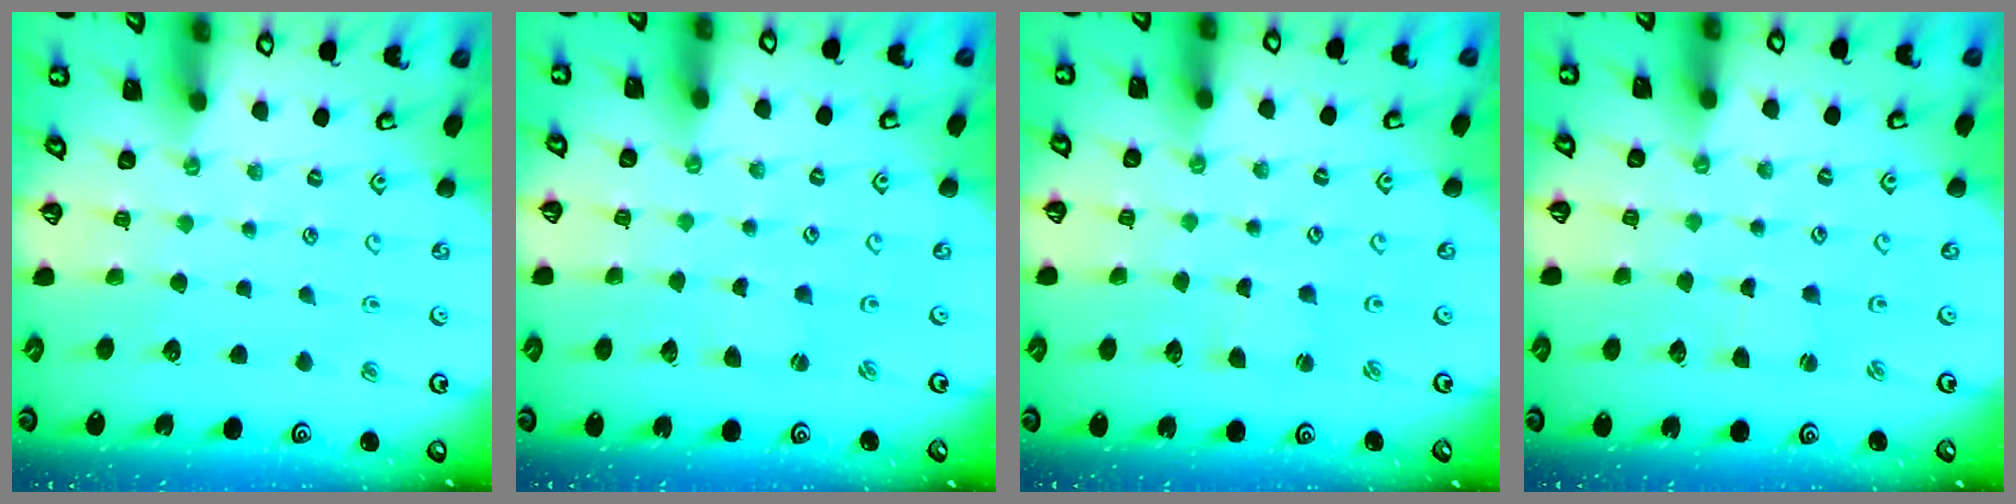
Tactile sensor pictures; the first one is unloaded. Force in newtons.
{"total": 1.0, "press": 0.9, "slide": 0.1}
{"total": 1.4, "press": 1.4, "slide": 0.2}
{"total": 0.6, "press": 0.6, "slide": 0.0}